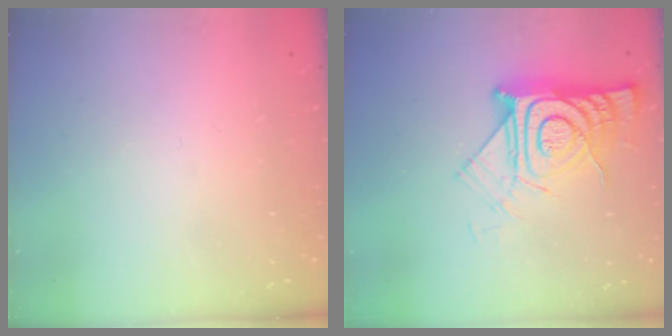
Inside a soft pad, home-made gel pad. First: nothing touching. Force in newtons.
{"total": 14.2, "press": 14.2, "slide": 1.1}